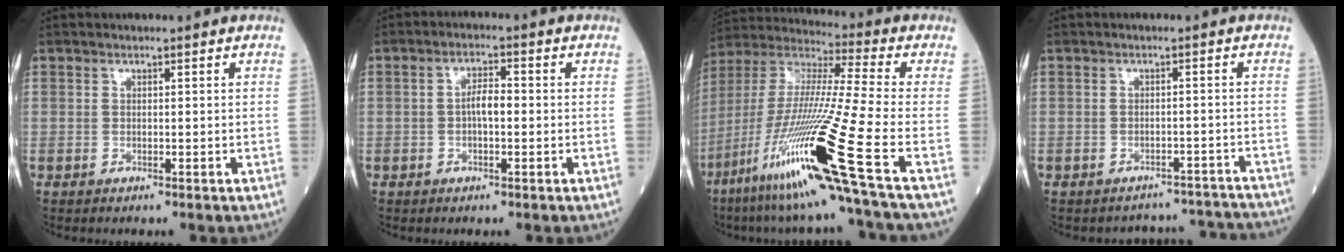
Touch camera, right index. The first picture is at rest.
{"total": 3.3, "force": [-0.3, 1.1, 3.1], "torque": [-0.056, 0.011, -0.006]}
{"total": 23.7, "force": [-10.8, -1.4, 21.1], "torque": [-0.430, -0.050, -0.209]}
{"total": 8.5, "force": [-8.3, 1.9, -0.9], "torque": [0.020, 0.034, -0.084]}